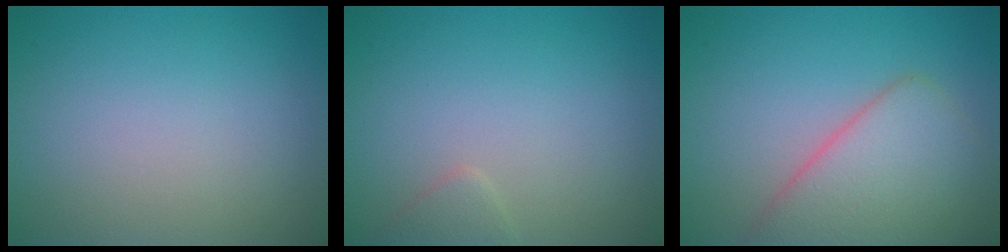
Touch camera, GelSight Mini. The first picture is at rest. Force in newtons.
{"total": 1.0, "press": 1.0, "slide": 0.1}
{"total": 6.1, "press": 6.1, "slide": 0.1}